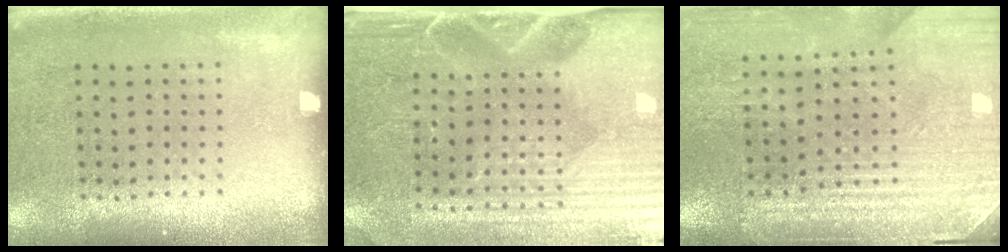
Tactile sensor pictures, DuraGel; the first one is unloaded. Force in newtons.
{"total": 4.6, "press": 4.1, "slide": 2.1}
{"total": 3.5, "press": 3.5, "slide": 0.1}